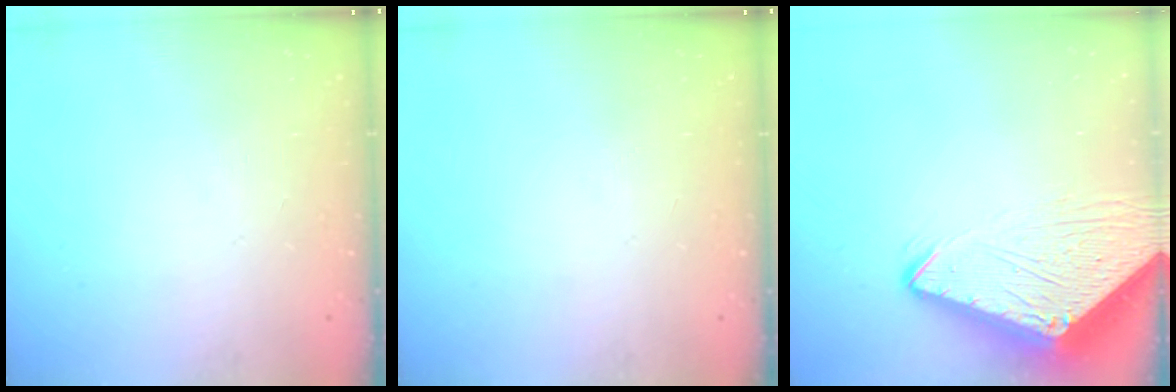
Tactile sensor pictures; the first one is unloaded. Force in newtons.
{"total": 0.0}
{"total": 10.2, "press": 10.2, "slide": 0.8}